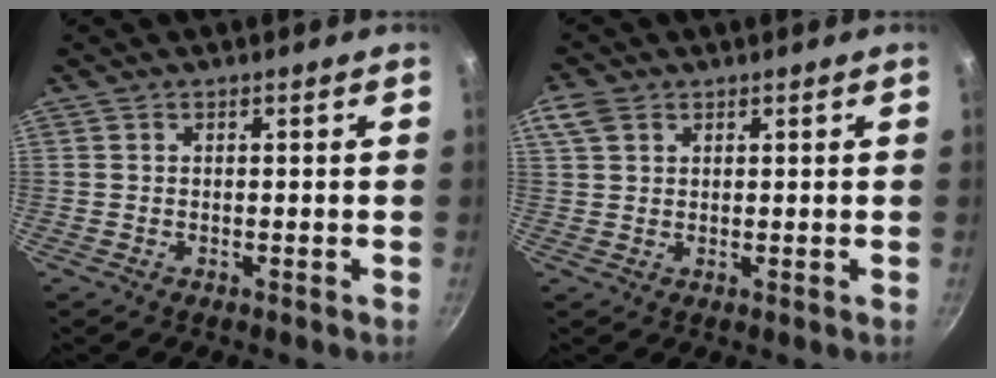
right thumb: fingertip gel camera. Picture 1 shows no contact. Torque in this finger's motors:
{"motor_torque": [0.83, 1.35, 0.78, -0.10, 0.27]}